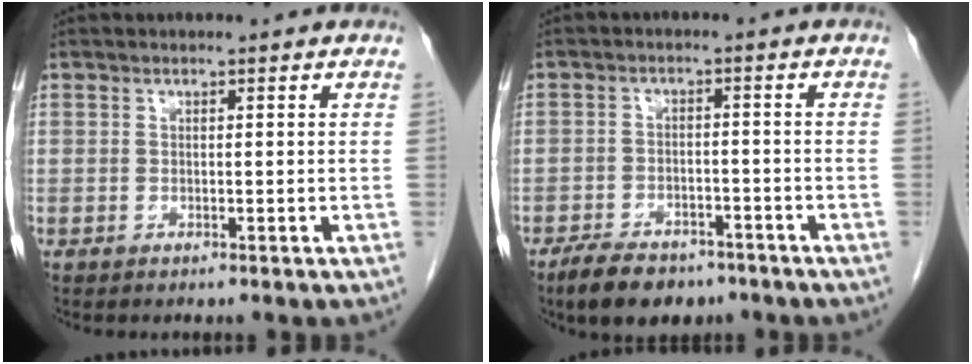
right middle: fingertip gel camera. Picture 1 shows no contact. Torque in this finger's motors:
{"motor_torque": [0.82, -1.14, 0.11, 0.05]}